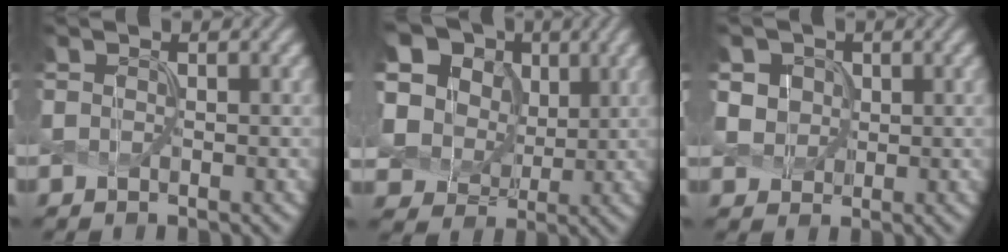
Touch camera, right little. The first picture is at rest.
{"total": 13.5, "force": [5.3, 10.5, 6.7], "torque": [-0.171, 0.035, 0.097]}
{"total": 4.3, "force": [1.8, 3.5, 1.9], "torque": [-0.058, 0.007, 0.034]}